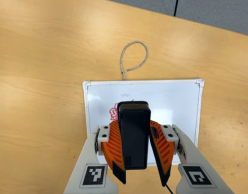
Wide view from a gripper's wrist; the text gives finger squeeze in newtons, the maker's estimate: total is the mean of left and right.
{"total": 10.6, "left": 9.6, "right": 11.6}